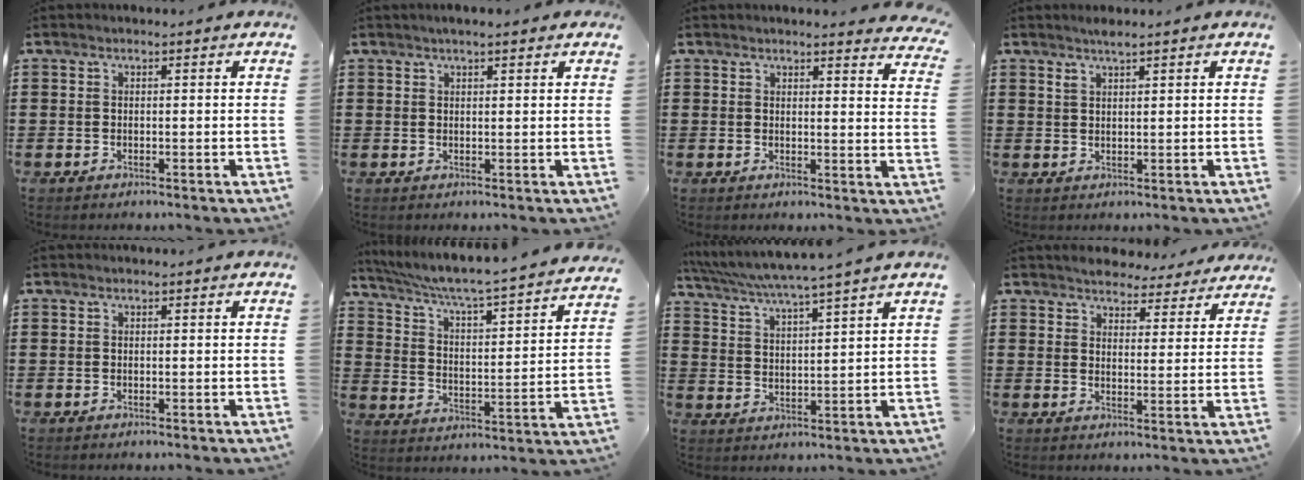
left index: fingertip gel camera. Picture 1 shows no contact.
{"total": 1.7, "force": [1.3, 0.2, 1.1], "torque": [-0.023, 0.003, 0.023]}
{"total": 2.7, "force": [2.7, -0.2, 0.5], "torque": [-0.011, -0.013, 0.049]}
{"total": 1.8, "force": [1.5, 0.3, 0.9], "torque": [-0.020, 0.000, 0.027]}
{"total": 0.0}
{"total": 4.7, "force": [4.2, -0.5, 2.0], "torque": [-0.062, -0.045, 0.059]}
{"total": 4.3, "force": [3.8, -1.0, 1.8], "torque": [-0.054, -0.031, 0.059]}
{"total": 4.3, "force": [4.2, 0.5, 0.0], "torque": [-0.013, -0.024, 0.074]}